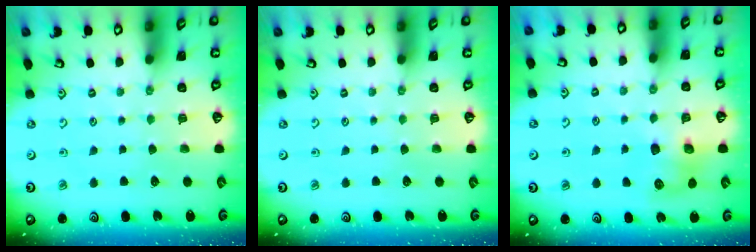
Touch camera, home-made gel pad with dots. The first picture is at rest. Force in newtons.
{"total": 0.0}
{"total": 7.3, "press": 7.3, "slide": 0.4}